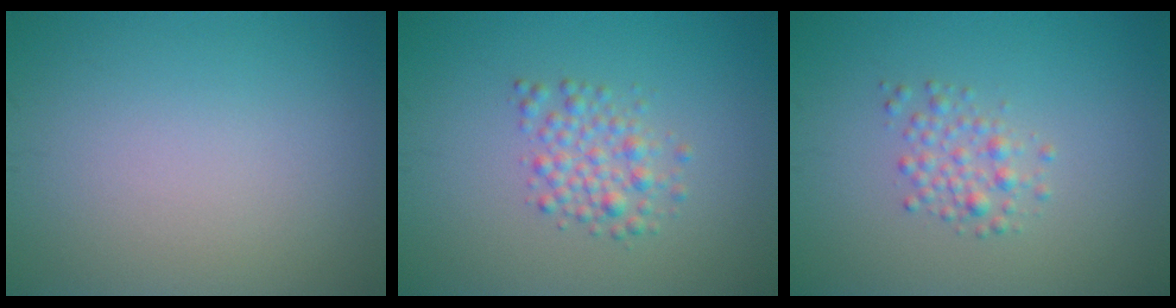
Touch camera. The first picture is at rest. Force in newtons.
{"total": 2.5, "press": 2.5, "slide": 0.0}
{"total": 1.9, "press": 1.9, "slide": 0.0}